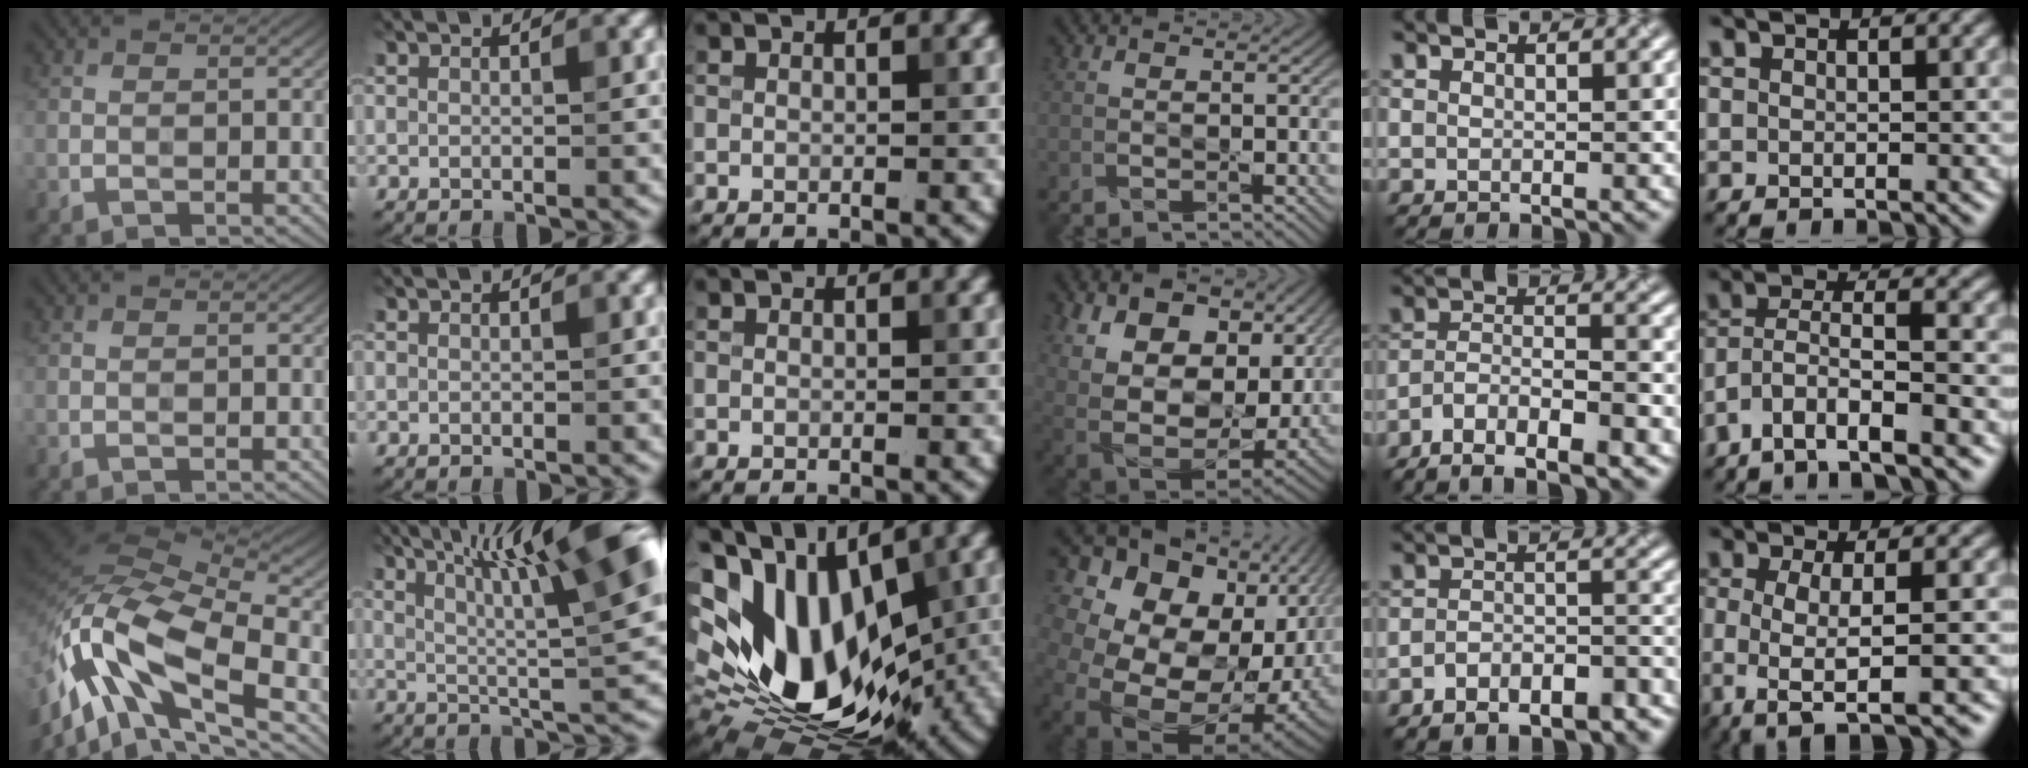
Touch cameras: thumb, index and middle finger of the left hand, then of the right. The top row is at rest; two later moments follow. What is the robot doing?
{"motion": "wipe", "object": "glasses"}